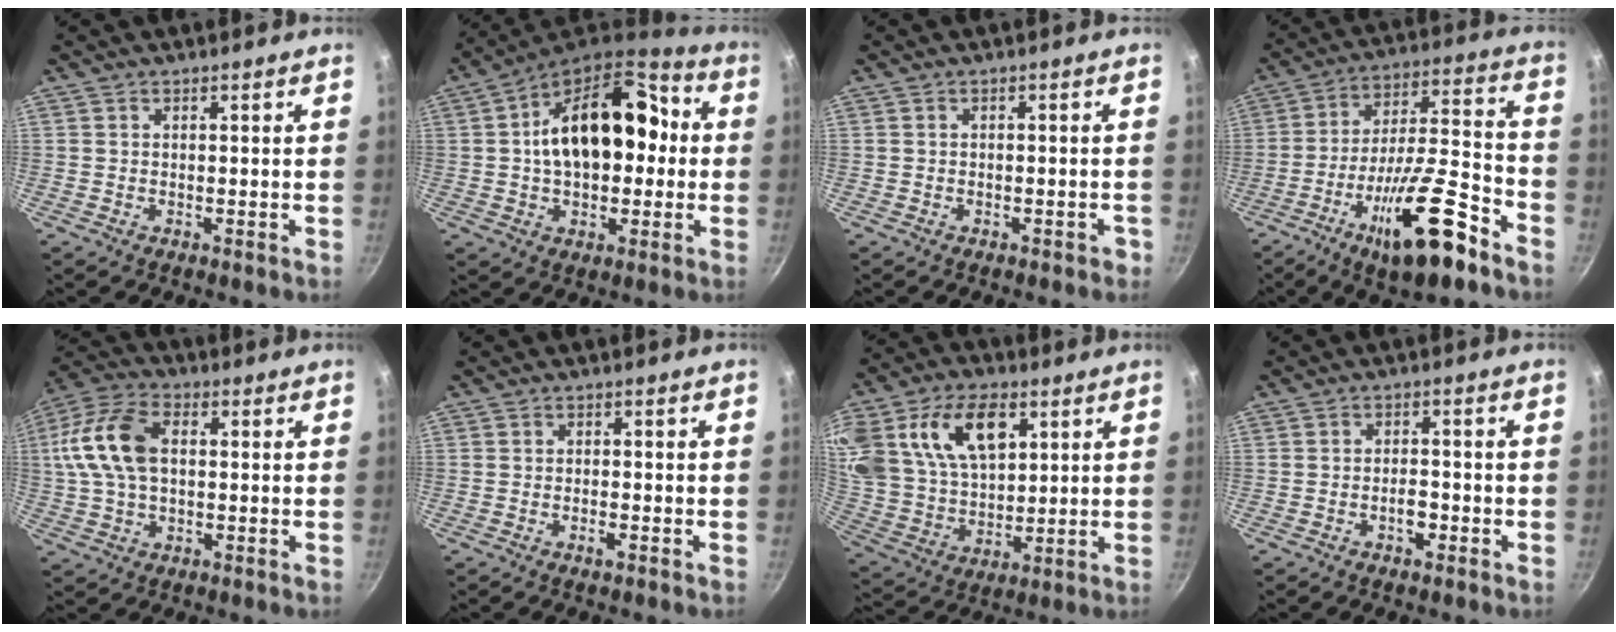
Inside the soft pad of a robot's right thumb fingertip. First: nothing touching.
{"total": 21.1, "force": [1.4, 13.3, 16.3], "torque": [-0.236, 0.042, 0.011]}
{"total": 1.3, "force": [-0.8, 0.7, 0.7], "torque": [0.000, 0.017, -0.002]}
{"total": 20.0, "force": [-10.9, 5.7, 15.8], "torque": [-0.236, 0.058, -0.181]}
{"total": 13.8, "force": [1.5, 8.5, 10.8], "torque": [-0.210, 0.024, 0.015]}
{"total": 1.5, "force": [-0.8, 0.4, 1.1], "torque": [-0.023, 0.005, -0.016]}
{"total": 23.3, "force": [9.1, 14.8, 15.5], "torque": [-0.306, 0.003, 0.174]}
{"total": 3.1, "force": [-1.5, 1.6, 2.2], "torque": [-0.023, 0.016, -0.023]}